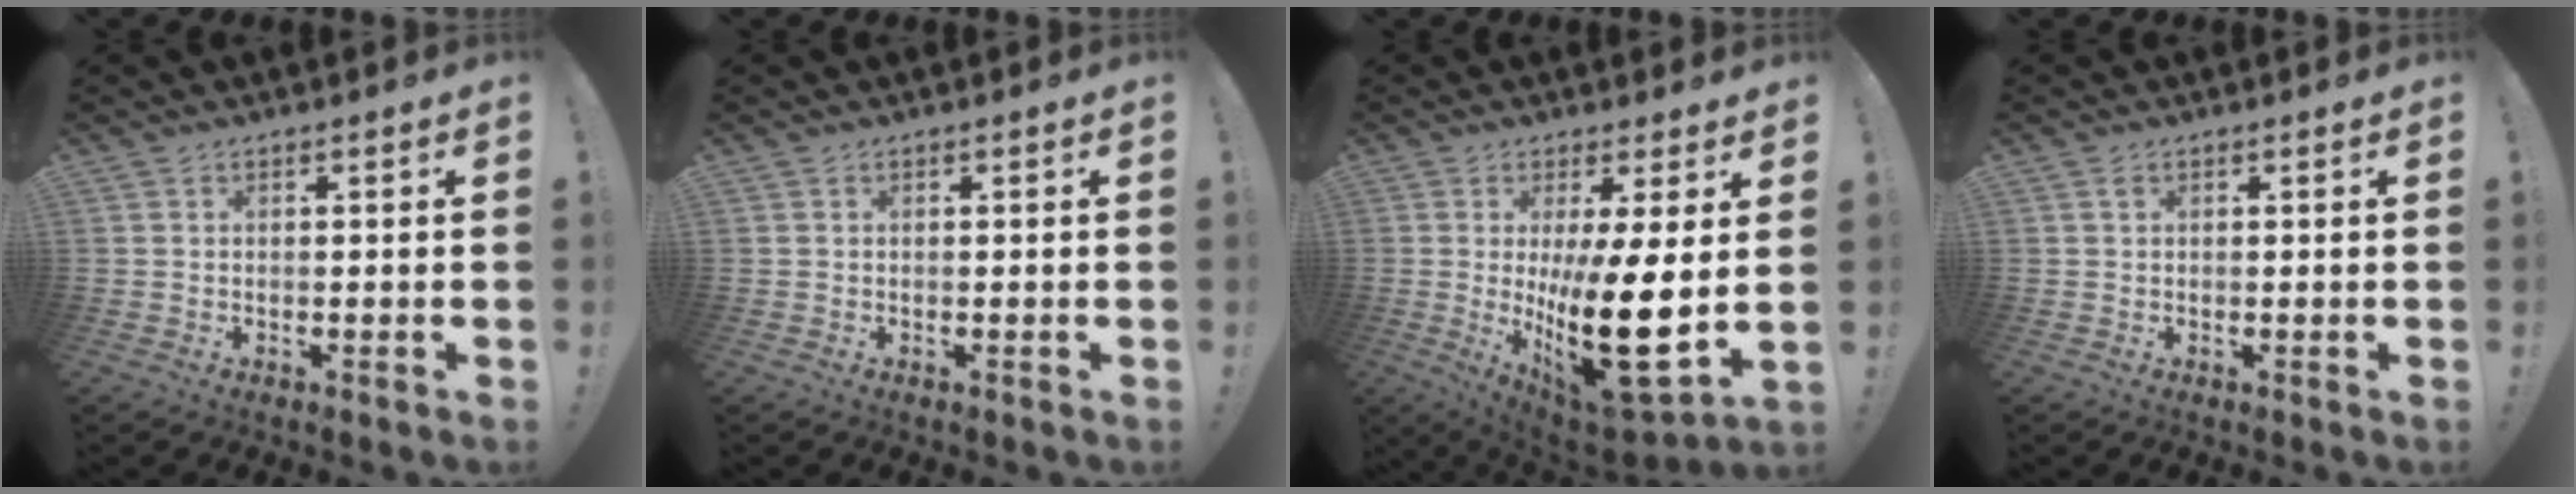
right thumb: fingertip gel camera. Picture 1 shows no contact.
{"total": 0.0}
{"total": 19.3, "force": [0.1, 5.4, 18.5], "torque": [-0.308, -0.037, 0.010]}
{"total": 0.6, "force": [0.3, 0.4, 0.3], "torque": [-0.005, 0.002, 0.005]}